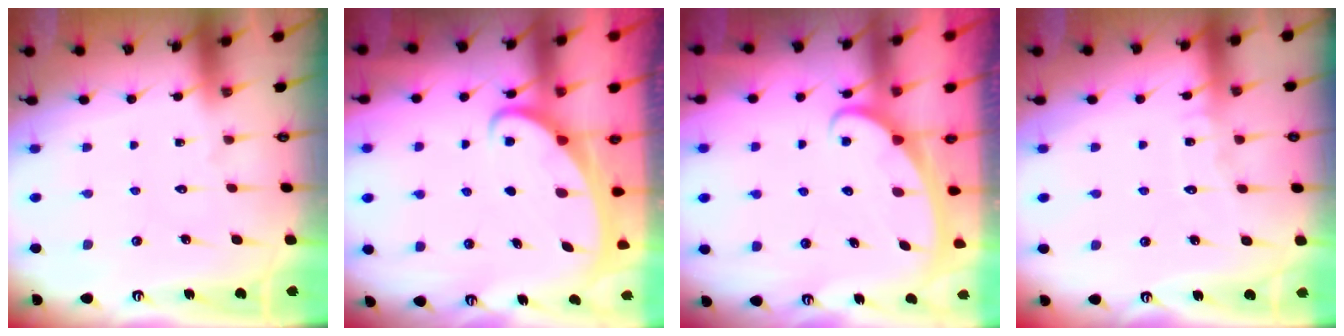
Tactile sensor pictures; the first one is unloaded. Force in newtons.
{"total": 2.2, "press": 2.2, "slide": 0.3}
{"total": 2.3, "press": 2.3, "slide": 0.3}
{"total": 5.5, "press": 5.5, "slide": 0.4}